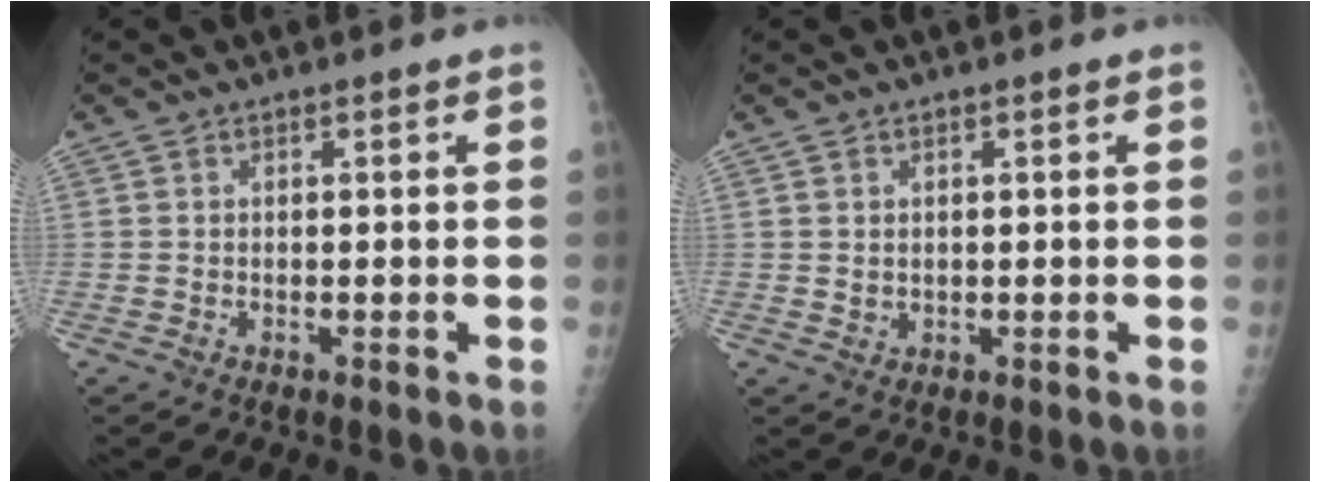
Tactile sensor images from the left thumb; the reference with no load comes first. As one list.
[{"total": 1.3, "force": [0.3, 1.1, 0.7], "torque": [-0.009, -0.003, 0.009]}]